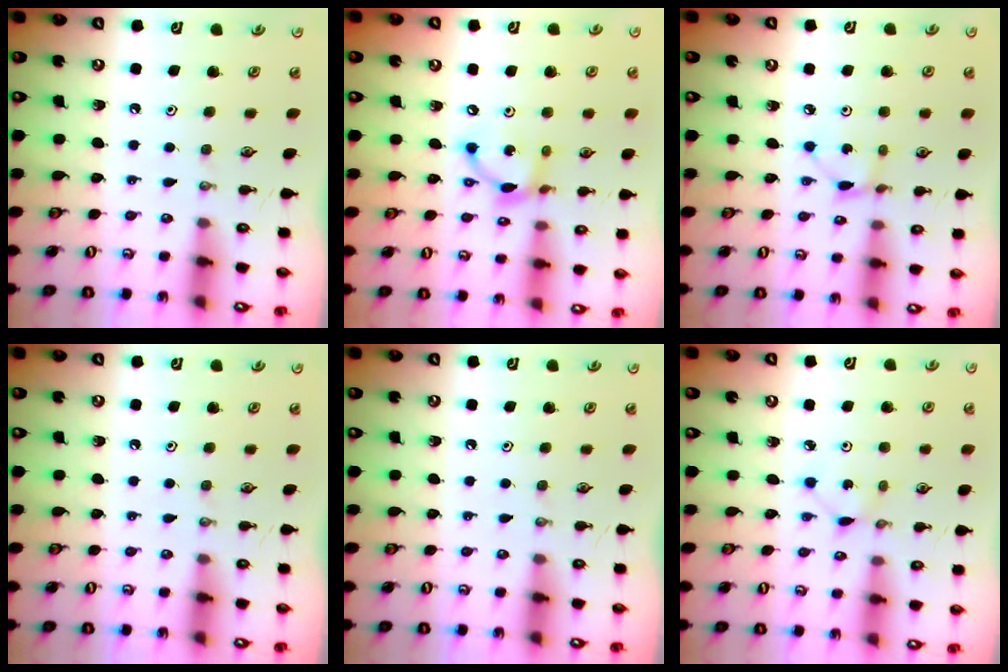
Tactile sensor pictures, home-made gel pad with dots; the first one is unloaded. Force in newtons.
{"total": 9.7, "press": 9.7, "slide": 0.4}
{"total": 2.0, "press": 2.0, "slide": 0.2}
{"total": 0.0}
{"total": 0.0}
{"total": 1.0, "press": 1.0, "slide": 0.1}